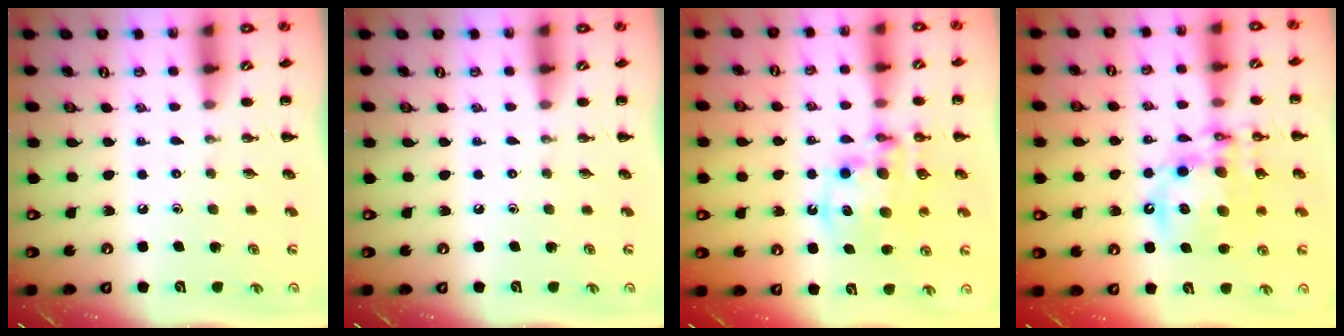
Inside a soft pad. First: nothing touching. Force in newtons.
{"total": 0.0}
{"total": 12.1, "press": 11.7, "slide": 3.1}
{"total": 16.1, "press": 15.7, "slide": 3.6}